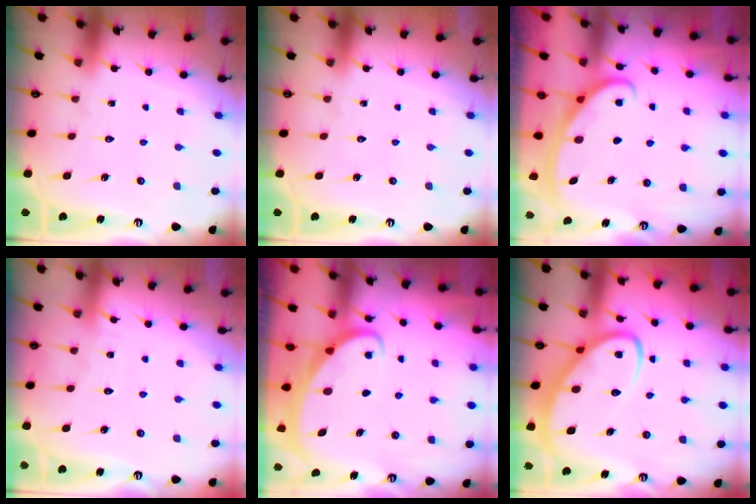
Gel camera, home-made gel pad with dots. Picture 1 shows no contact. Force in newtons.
{"total": 0.0}
{"total": 2.8, "press": 2.8, "slide": 0.4}
{"total": 2.9, "press": 2.8, "slide": 0.3}
{"total": 2.0, "press": 2.0, "slide": 0.2}
{"total": 7.7, "press": 7.7, "slide": 0.8}